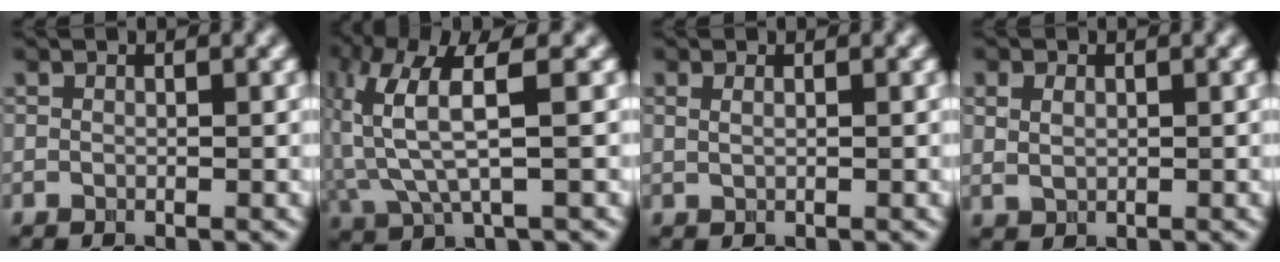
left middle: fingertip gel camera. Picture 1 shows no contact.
{"total": 6.5, "force": [1.2, 2.0, 6.0], "torque": [-0.147, 0.005, 0.026]}
{"total": 1.2, "force": [0.7, 0.6, 0.8], "torque": [-0.012, -0.006, 0.005]}
{"total": 1.7, "force": [0.5, 1.2, 1.1], "torque": [-0.022, -0.001, 0.012]}